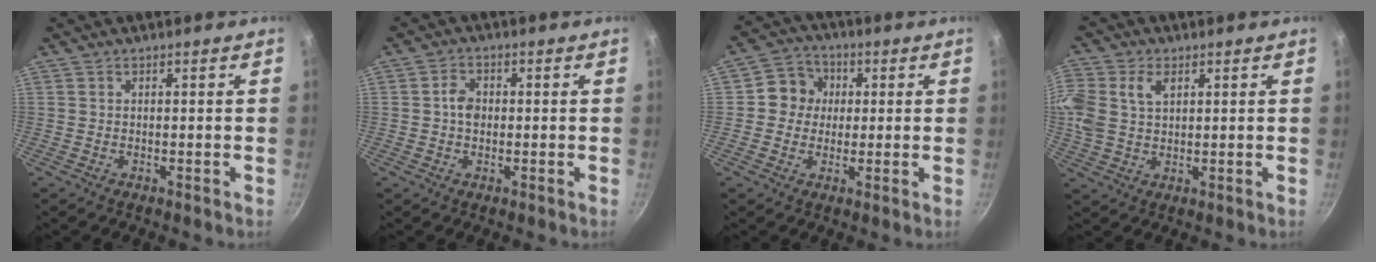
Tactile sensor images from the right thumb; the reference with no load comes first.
{"total": 3.5, "force": [-0.1, 2.6, 2.3], "torque": [-0.031, 0.008, -0.007]}
{"total": 7.6, "force": [0.6, 7.0, 2.9], "torque": [-0.015, 0.012, -0.003]}
{"total": 12.0, "force": [3.5, 8.0, 8.2], "torque": [-0.212, 0.010, 0.069]}